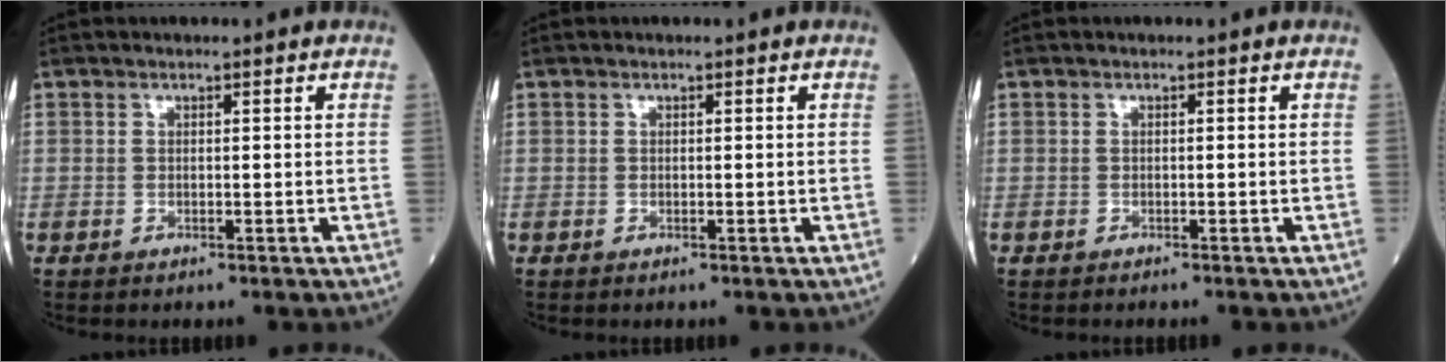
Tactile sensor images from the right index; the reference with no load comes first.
{"total": 0.0}
{"total": 0.0}